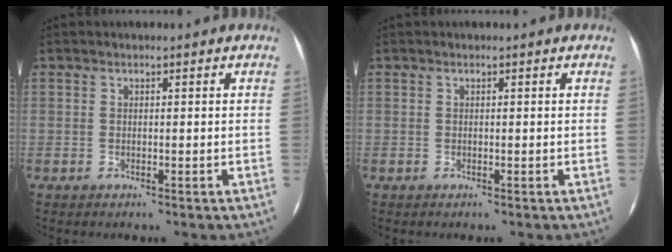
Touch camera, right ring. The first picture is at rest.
{"total": 0.0}